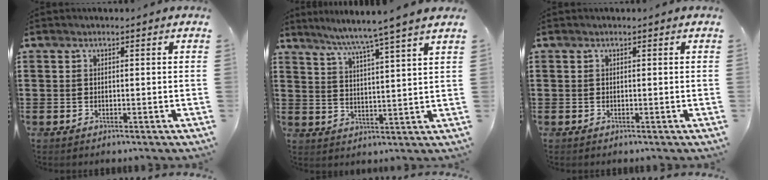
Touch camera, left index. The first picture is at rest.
{"total": 5.5, "force": [4.7, -1.7, 2.3], "torque": [-0.062, -0.033, 0.075]}
{"total": 0.0}